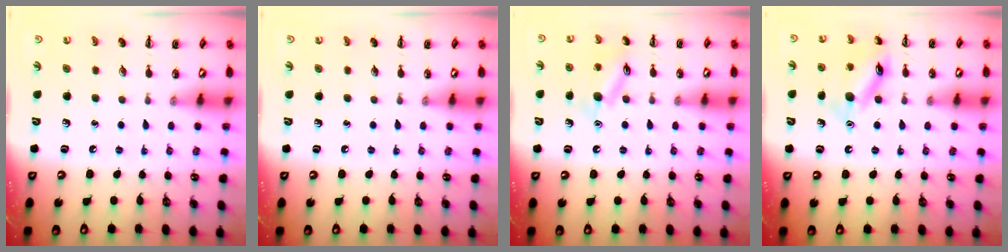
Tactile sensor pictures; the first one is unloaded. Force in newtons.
{"total": 0.0}
{"total": 11.6, "press": 11.5, "slide": 0.6}
{"total": 13.1, "press": 13.1, "slide": 0.9}